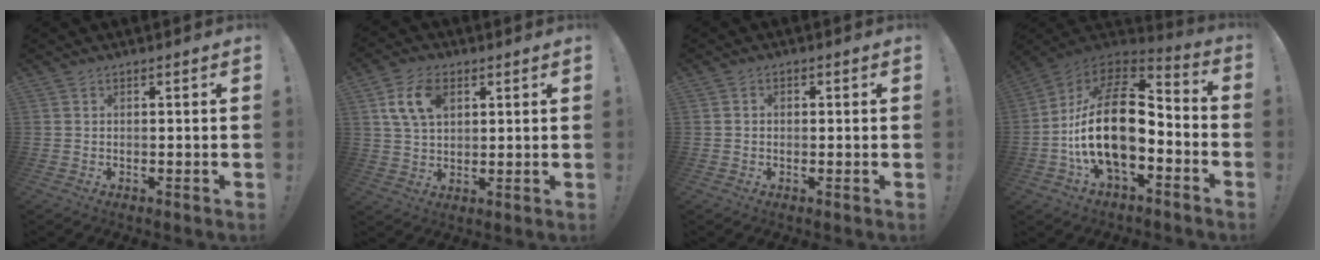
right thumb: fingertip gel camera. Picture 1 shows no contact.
{"total": 10.5, "force": [4.0, 6.7, 7.0], "torque": [-0.125, 0.002, 0.078]}
{"total": 1.3, "force": [-0.5, 1.0, 0.6], "torque": [-0.017, 0.009, -0.009]}
{"total": 23.8, "force": [-2.0, 12.9, 19.9], "torque": [-0.365, 0.016, -0.026]}